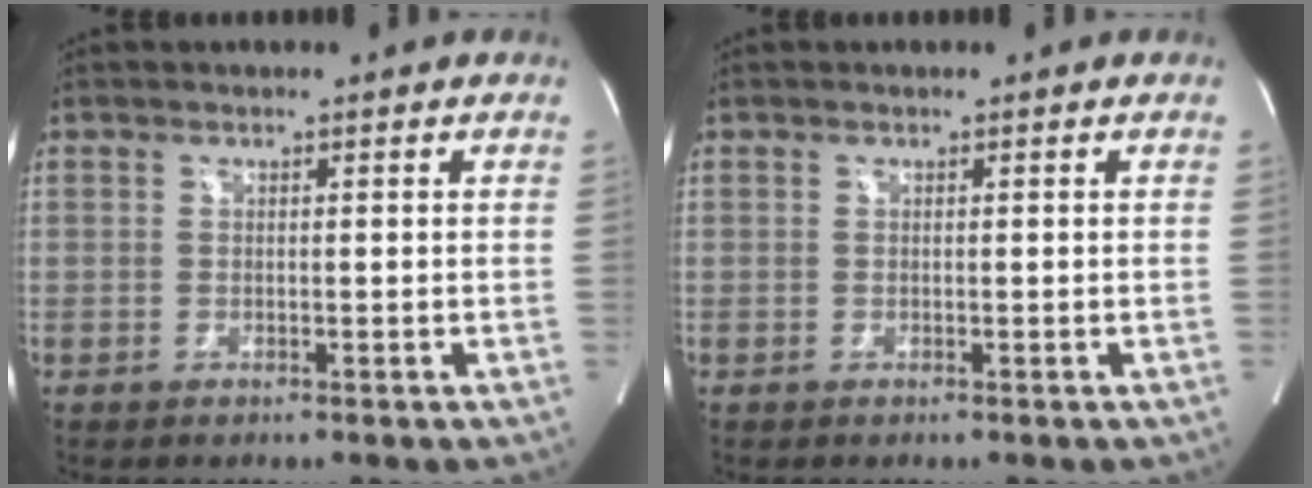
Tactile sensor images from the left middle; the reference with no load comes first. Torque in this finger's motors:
{"motor_torque": [-0.15, 0.06, 0.10, -0.01]}